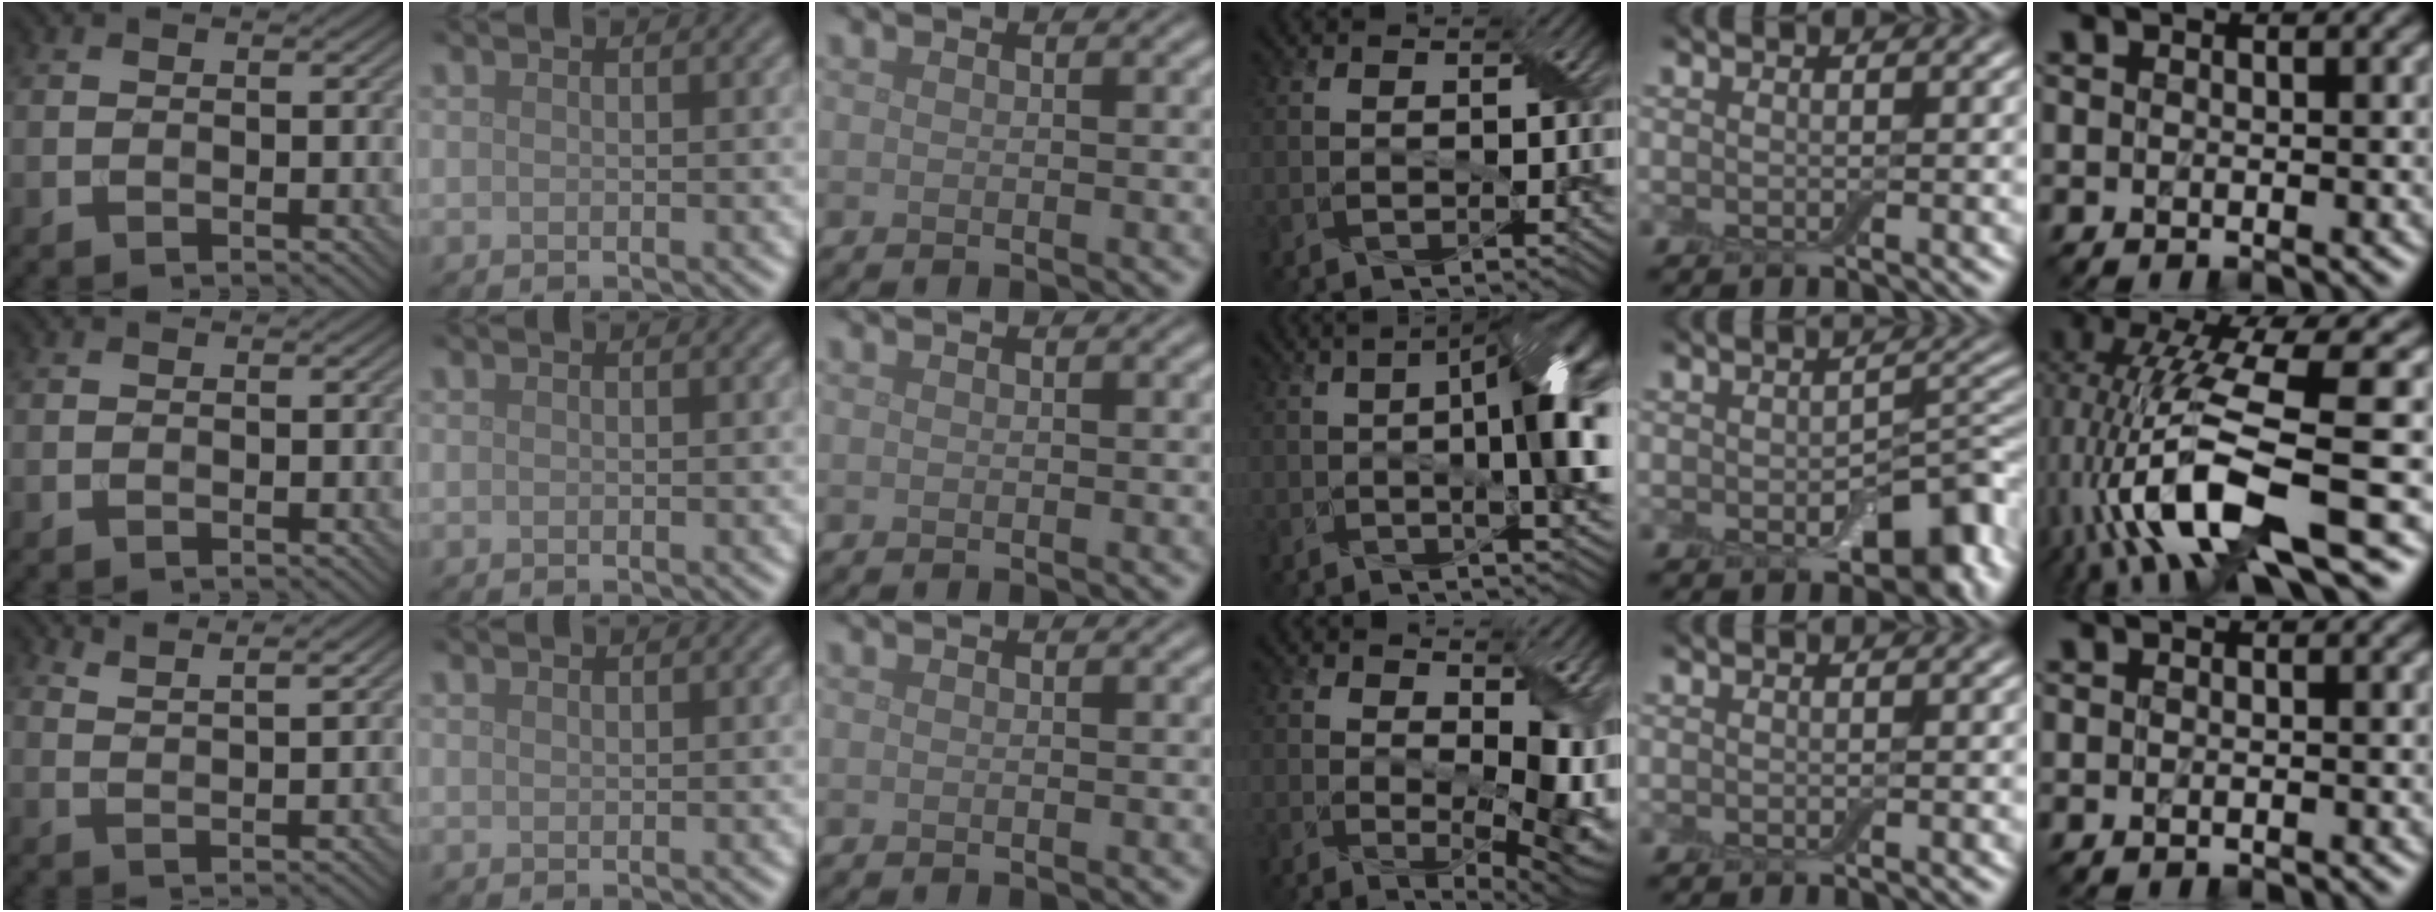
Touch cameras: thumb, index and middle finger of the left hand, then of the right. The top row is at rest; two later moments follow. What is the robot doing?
{"motion": "peel", "object": "aluminum foil"}